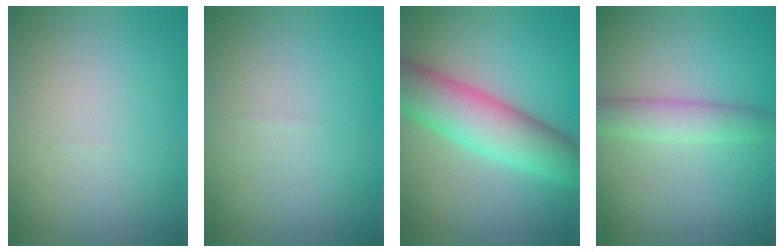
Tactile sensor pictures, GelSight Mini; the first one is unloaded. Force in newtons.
{"total": 0.0}
{"total": 7.6, "press": 7.6, "slide": 0.1}
{"total": 3.0, "press": 3.0, "slide": 0.1}